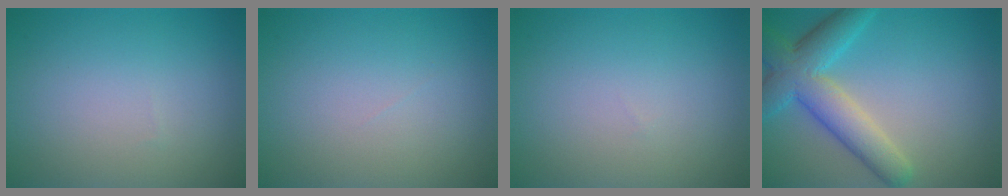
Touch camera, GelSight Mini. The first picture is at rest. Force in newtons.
{"total": 0.0}
{"total": 0.0}
{"total": 6.5, "press": 6.5, "slide": 0.5}